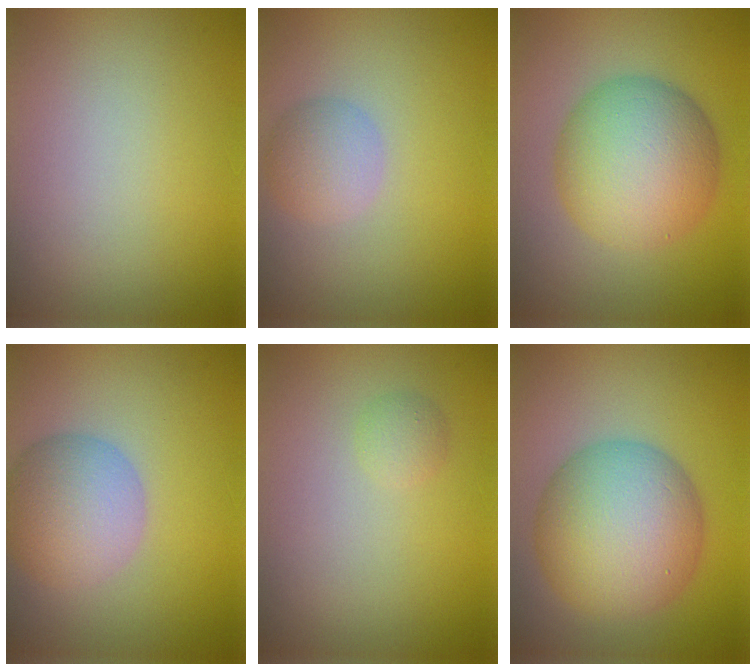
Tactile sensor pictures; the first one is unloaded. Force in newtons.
{"total": 2.6, "press": 2.6, "slide": 0.1}
{"total": 8.7, "press": 8.7, "slide": 0.2}
{"total": 5.4, "press": 5.4, "slide": 0.4}
{"total": 0.9, "press": 0.9, "slide": 0.0}
{"total": 10.0, "press": 10.0, "slide": 0.2}